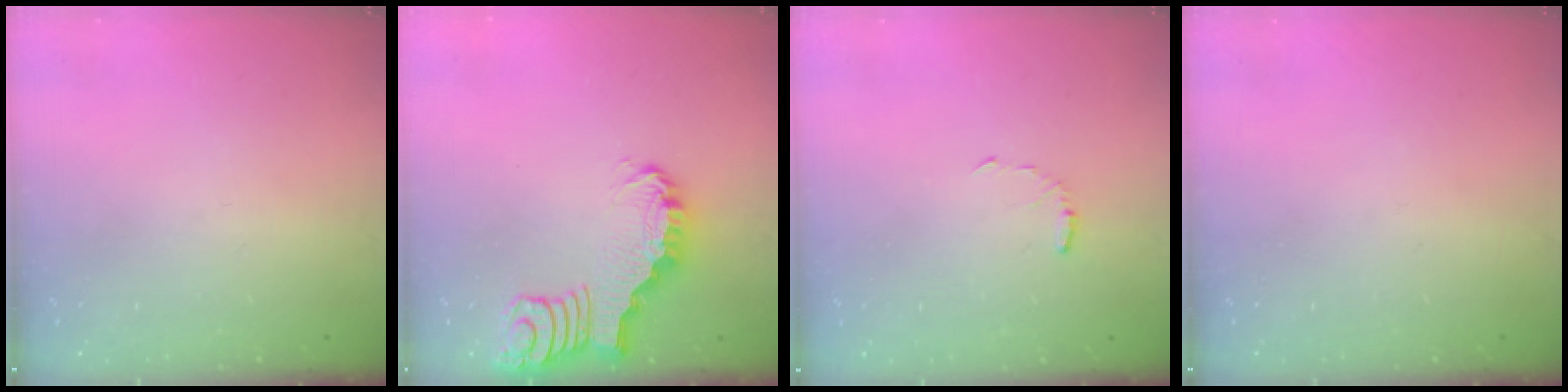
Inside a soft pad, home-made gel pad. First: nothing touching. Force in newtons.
{"total": 2.7, "press": 2.7, "slide": 0.4}
{"total": 3.7, "press": 3.7, "slide": 0.3}
{"total": 0.0}